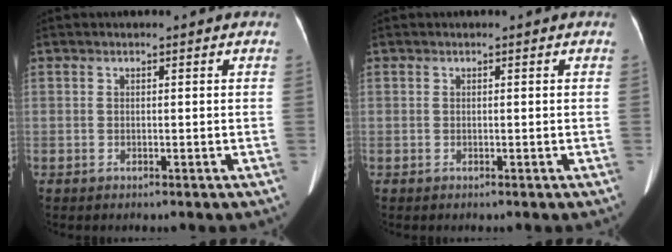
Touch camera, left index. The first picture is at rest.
{"total": 0.0}